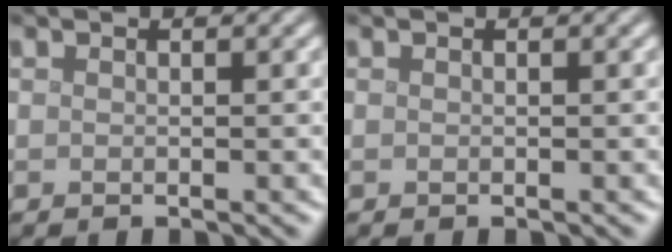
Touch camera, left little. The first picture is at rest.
{"total": 0.0}